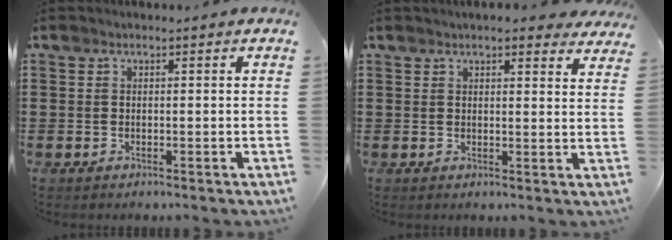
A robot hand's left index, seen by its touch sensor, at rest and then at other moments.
{"total": 3.5, "force": [3.1, 0.3, 1.5], "torque": [-0.029, -0.008, 0.055]}